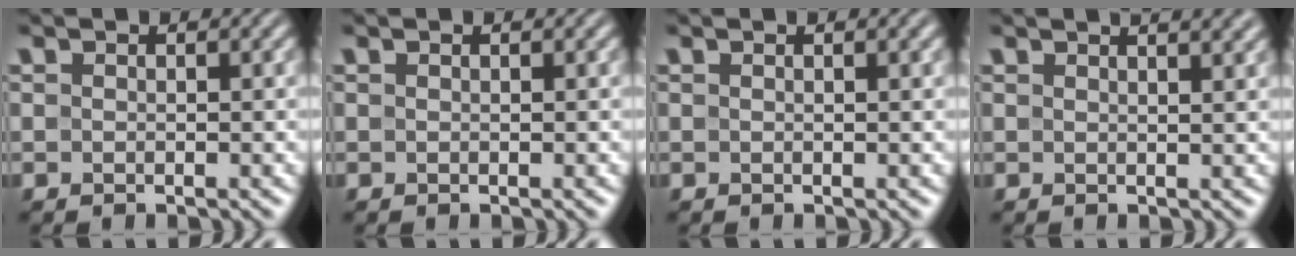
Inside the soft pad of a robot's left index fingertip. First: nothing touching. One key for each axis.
{"total": 0.0}
{"total": 1.4, "fx": 0.8, "fy": 0.4, "fz": 1.1, "tx": -0.013, "ty": 0.005, "tz": 0.006}
{"total": 4.6, "fx": 3.2, "fy": 1.9, "fz": 2.7, "tx": -0.003, "ty": 0.030, "tz": 0.004}